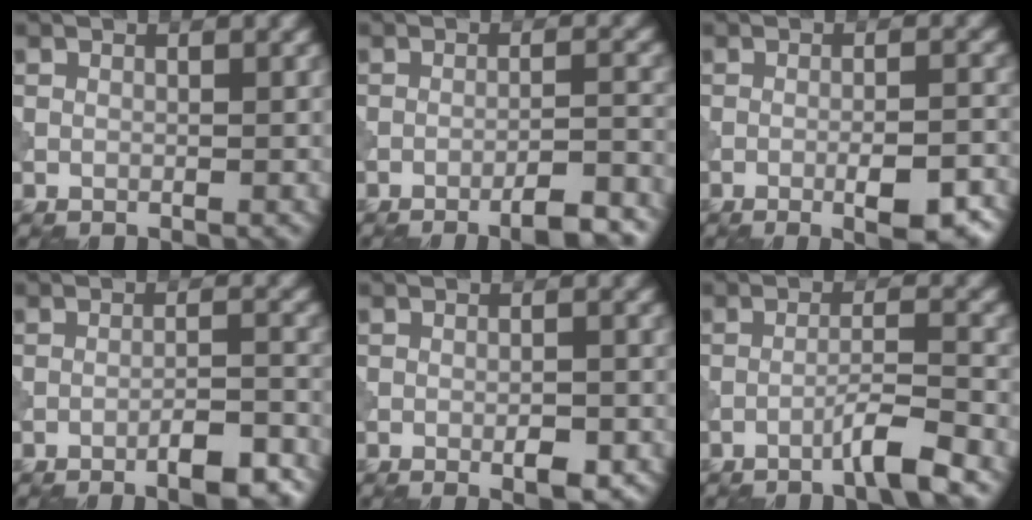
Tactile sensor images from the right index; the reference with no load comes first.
{"total": 5.4, "force": [-4.1, 1.0, 3.4], "torque": [-0.047, 0.011, -0.058]}
{"total": 5.8, "force": [-2.9, 1.5, 4.8], "torque": [-0.076, 0.010, -0.032]}
{"total": 4.5, "force": [-3.0, 1.0, 3.3], "torque": [-0.053, 0.009, -0.043]}
{"total": 2.3, "force": [-1.0, 0.7, 1.9], "torque": [-0.028, 0.002, -0.014]}
{"total": 3.3, "force": [-2.2, 0.0, 2.5], "torque": [-0.036, 0.014, -0.050]}